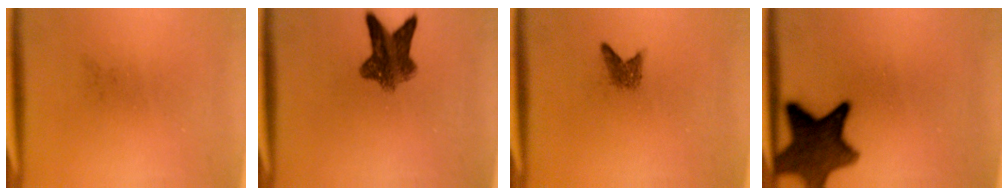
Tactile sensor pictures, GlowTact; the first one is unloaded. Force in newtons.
{"total": 7.1}
{"total": 1.7}
{"total": 11.1}